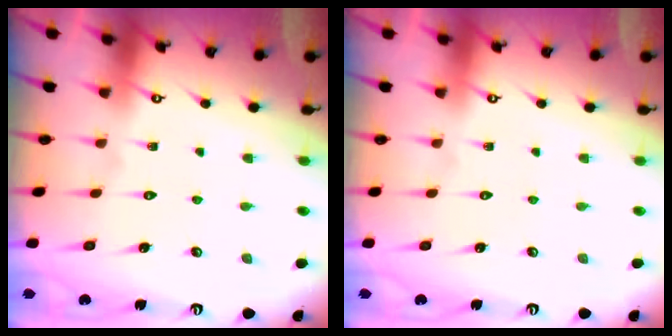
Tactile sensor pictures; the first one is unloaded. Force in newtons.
{"total": 0.0}